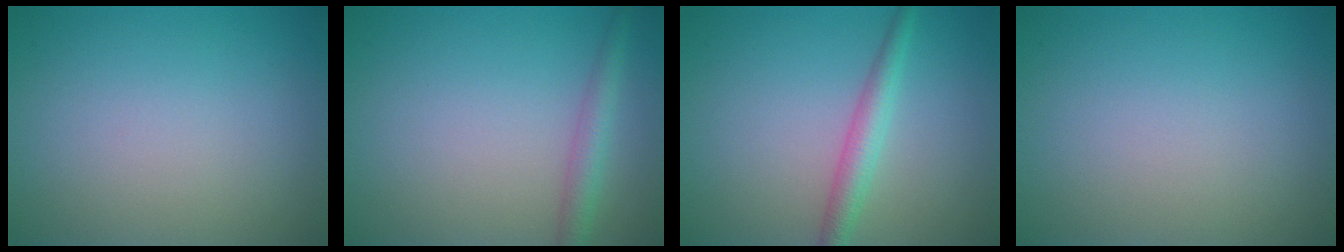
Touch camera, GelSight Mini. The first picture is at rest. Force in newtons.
{"total": 2.3, "press": 2.3, "slide": 0.1}
{"total": 2.6, "press": 2.6, "slide": 0.1}
{"total": 0.0}